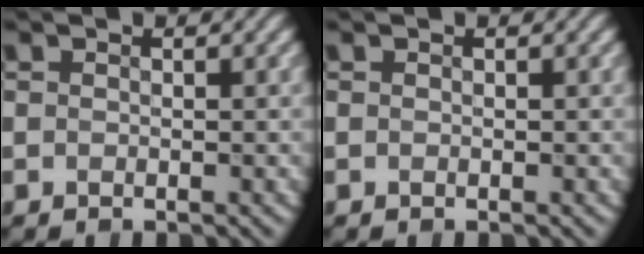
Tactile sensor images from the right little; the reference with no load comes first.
{"total": 0.0}